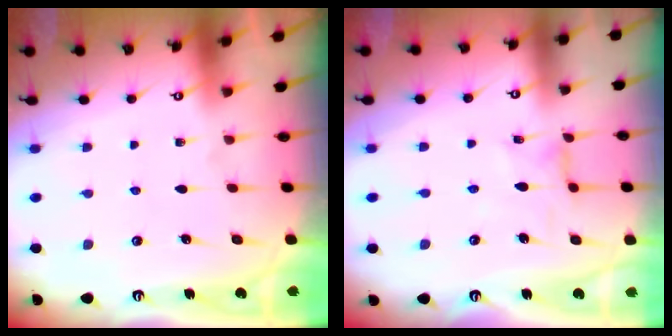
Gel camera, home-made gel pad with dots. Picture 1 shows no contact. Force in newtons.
{"total": 1.6, "press": 1.6, "slide": 0.3}